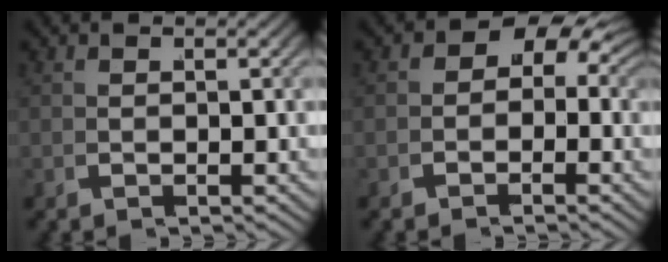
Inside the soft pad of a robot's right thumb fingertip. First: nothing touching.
{"total": 6.9, "force": [0.8, 5.6, 4.0], "torque": [-0.064, -0.003, 0.003]}